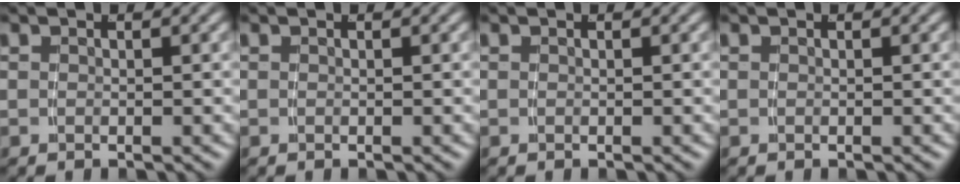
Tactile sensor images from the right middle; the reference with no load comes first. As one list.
[{"total": 0.0}, {"total": 0.0}, {"total": 0.0}]